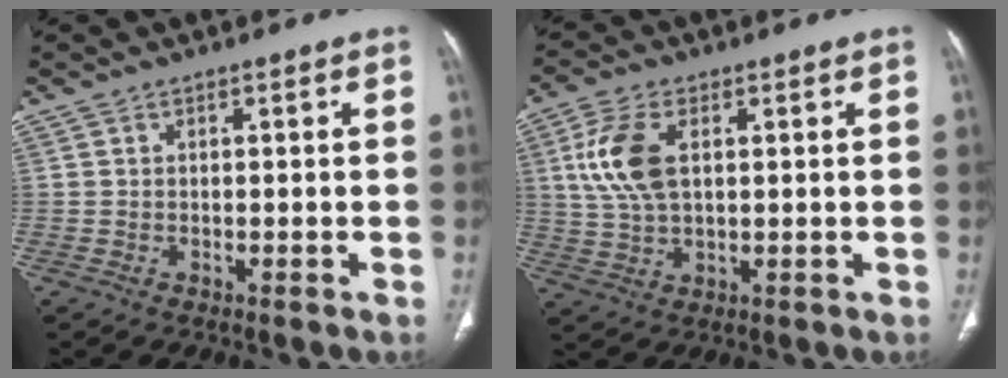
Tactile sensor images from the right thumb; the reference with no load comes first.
{"total": 9.7, "force": [2.3, 5.2, 7.8], "torque": [-0.172, 0.001, 0.048]}